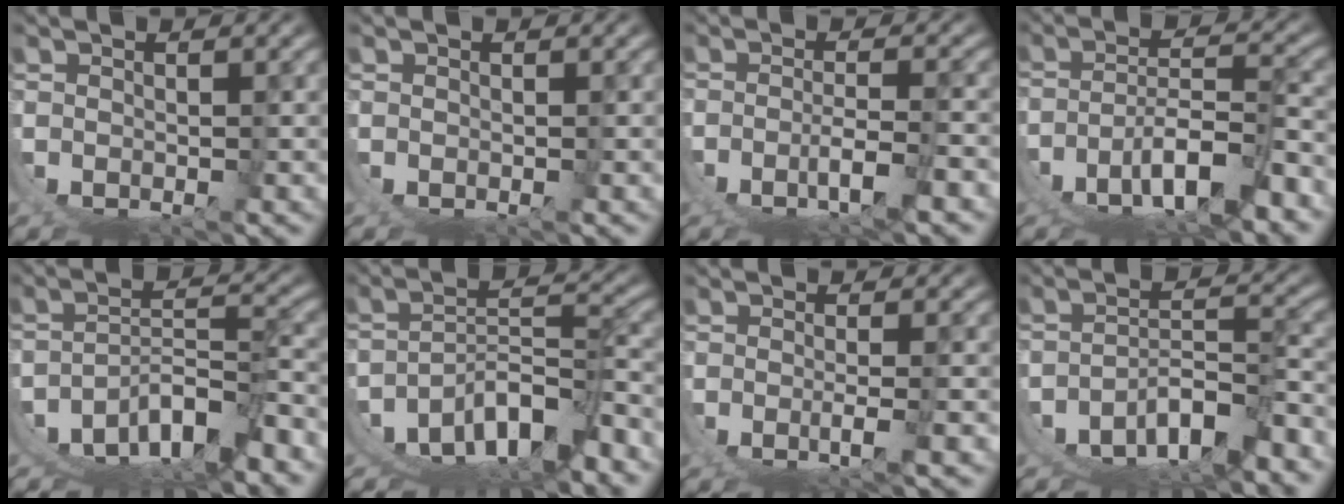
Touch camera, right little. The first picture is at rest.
{"total": 0.0}
{"total": 3.8, "force": [-2.0, 0.6, 3.2], "torque": [-0.057, -0.007, -0.024]}
{"total": 8.2, "force": [-3.1, 4.5, 6.2], "torque": [-0.120, -0.018, -0.036]}
{"total": 9.6, "force": [-4.3, 6.1, 6.0], "torque": [-0.114, -0.018, -0.063]}
{"total": 10.6, "force": [-4.3, 6.7, 7.0], "torque": [-0.130, -0.020, -0.060]}
{"total": 2.3, "force": [-0.5, -0.8, 2.1], "torque": [-0.039, -0.006, -0.003]}
{"total": 9.6, "force": [-5.3, 6.1, 5.2], "torque": [-0.099, -0.018, -0.080]}